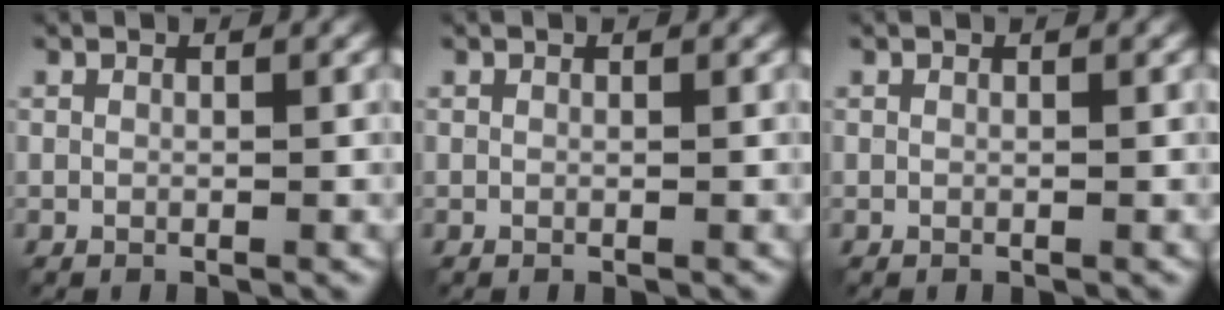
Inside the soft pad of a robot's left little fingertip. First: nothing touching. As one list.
[{"total": 0.0}, {"total": 0.0}]